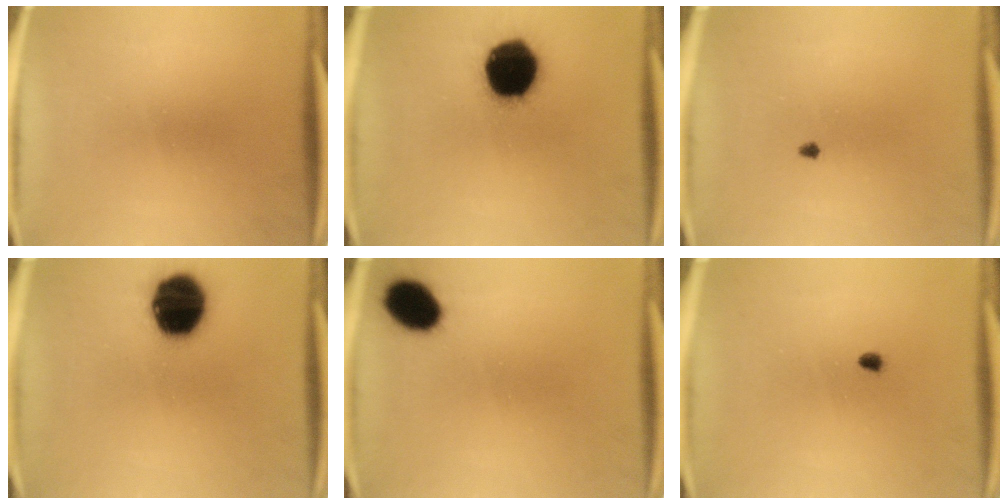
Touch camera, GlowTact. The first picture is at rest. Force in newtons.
{"total": 19.1}
{"total": 0.7}
{"total": 17.7}
{"total": 8.9}
{"total": 1.3}